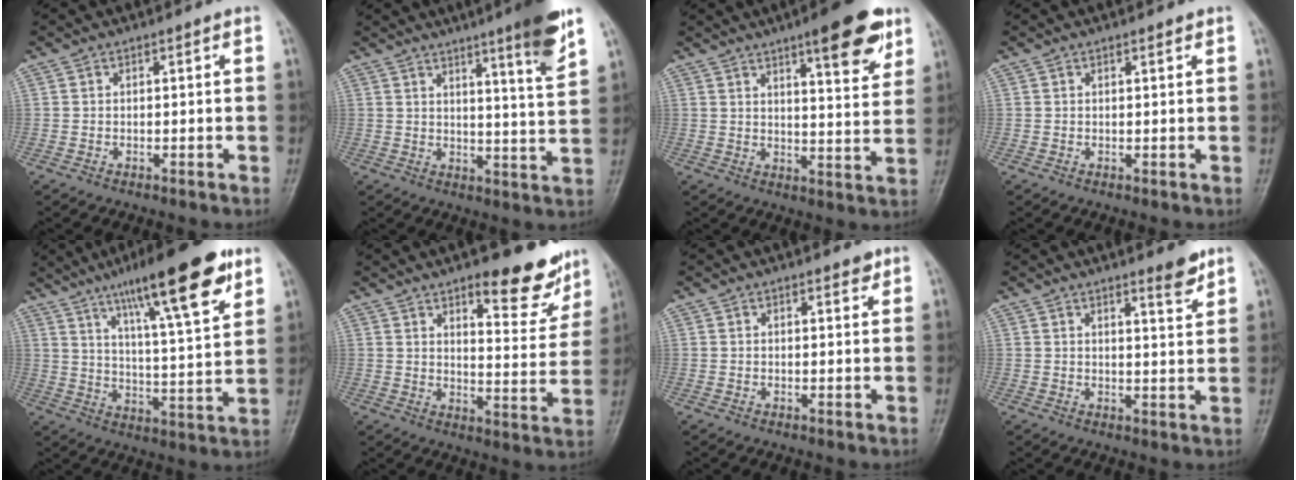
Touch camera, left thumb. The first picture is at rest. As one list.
[{"total": 10.6, "force": [6.7, 0.5, 8.2], "torque": [-0.105, -0.043, 0.094]}, {"total": 12.8, "force": [7.7, 3.1, 9.7], "torque": [-0.105, -0.037, 0.104]}, {"total": 1.1, "force": [0.7, 0.4, 0.7], "torque": [-0.006, -0.002, 0.009]}, {"total": 21.1, "force": [12.8, 4.2, 16.3], "torque": [-0.230, -0.041, 0.203]}, {"total": 13.9, "force": [9.7, 4.5, 8.9], "torque": [-0.068, -0.065, 0.136]}, {"total": 2.2, "force": [1.6, 1.0, 1.3], "torque": [-0.006, -0.007, 0.019]}, {"total": 4.8, "force": [3.4, 0.9, 3.2], "torque": [-0.035, -0.028, 0.049]}]